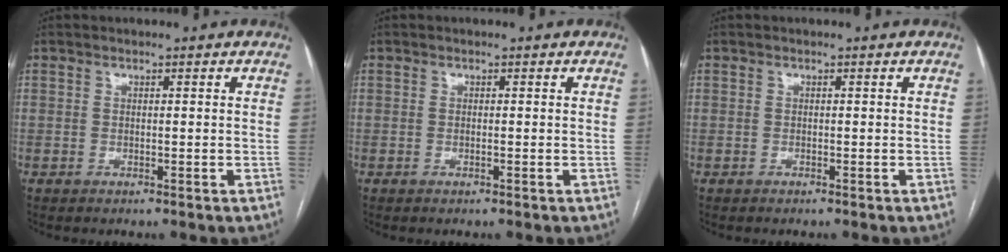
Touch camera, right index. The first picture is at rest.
{"total": 0.0}
{"total": 0.0}